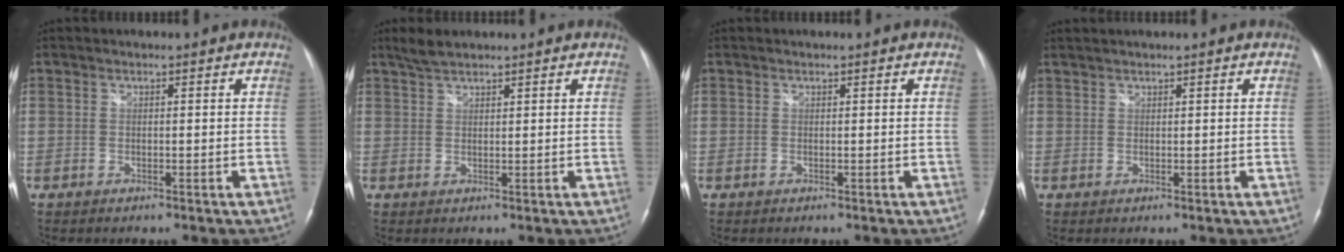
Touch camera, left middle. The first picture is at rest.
{"total": 2.5, "force": [2.2, 0.5, 1.1], "torque": [-0.029, 0.004, 0.043]}
{"total": 0.0}
{"total": 0.8, "force": [0.8, -0.1, 0.3], "torque": [-0.009, 0.010, 0.020]}